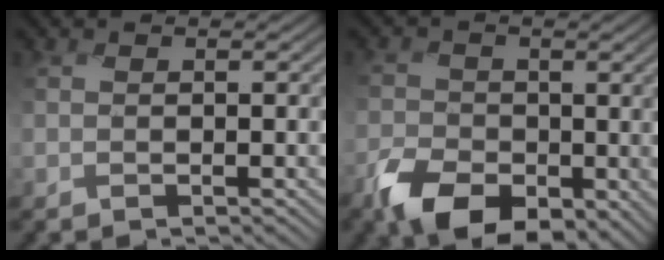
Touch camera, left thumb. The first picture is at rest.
{"total": 6.3, "force": [-3.4, 4.3, 3.2], "torque": [-0.052, -0.017, -0.074]}